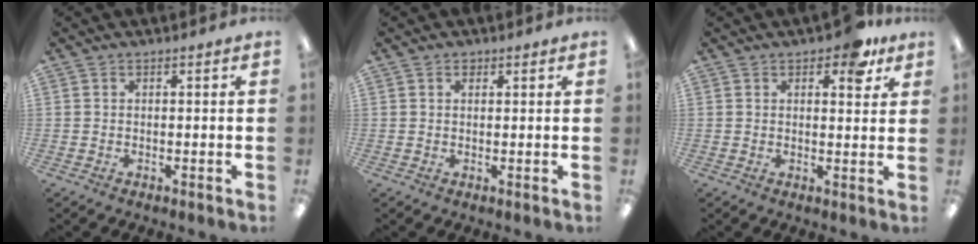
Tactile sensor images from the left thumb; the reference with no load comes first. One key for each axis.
{"total": 1.0, "fx": 0.6, "fy": 0.7, "fz": 0.4, "tx": -0.010, "ty": 0.002, "tz": 0.011}
{"total": 6.2, "fx": 4.0, "fy": 3.1, "fz": 3.6, "tx": -0.040, "ty": -0.012, "tz": 0.065}